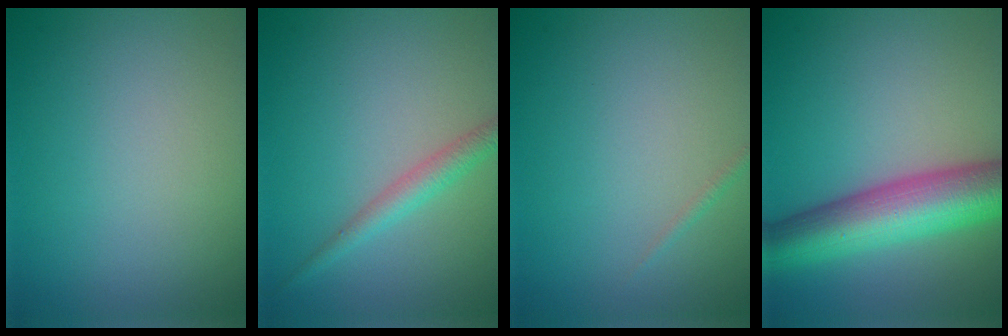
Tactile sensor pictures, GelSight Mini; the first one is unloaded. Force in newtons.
{"total": 2.1, "press": 2.1, "slide": 0.1}
{"total": 0.6, "press": 0.6, "slide": 0.0}
{"total": 9.3, "press": 9.3, "slide": 0.2}